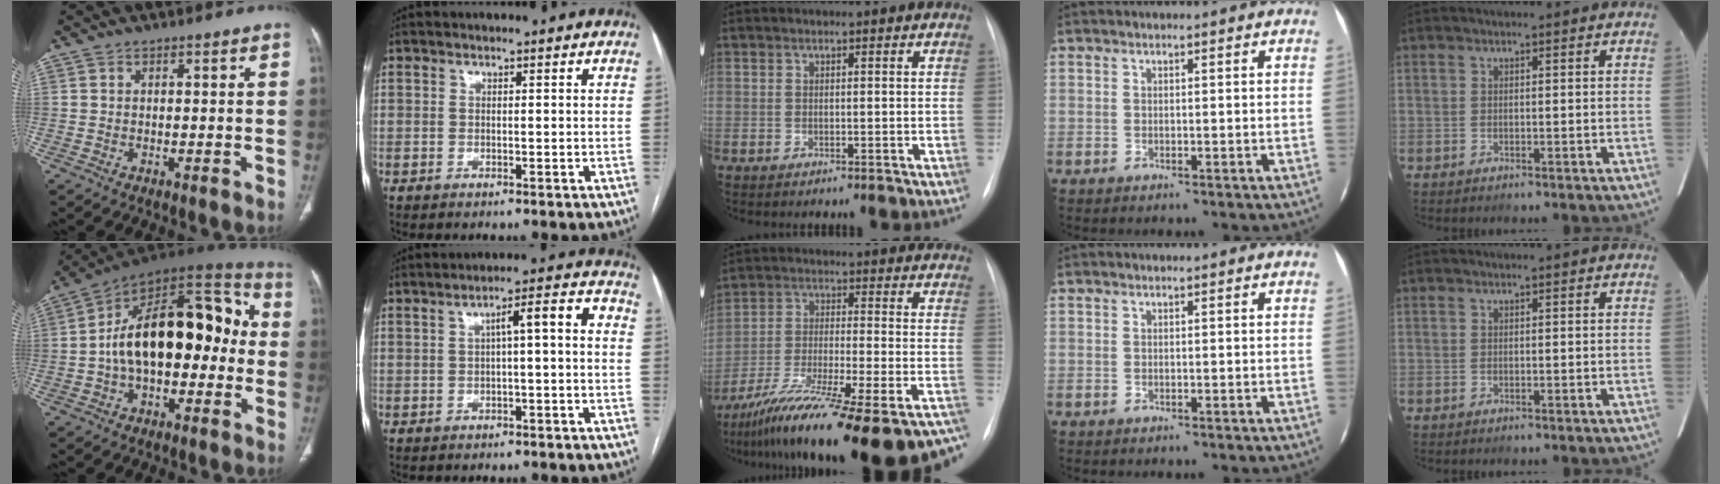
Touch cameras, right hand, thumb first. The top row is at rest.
{"thumb": {"total": 23.2, "force": [-0.7, 12.7, 19.4], "torque": [-0.281, 0.055, -0.022]}, "index": {"total": 5.5, "force": [0.0, 0.9, 5.4], "torque": [-0.079, 0.028, 0.001]}, "middle": {"total": 27.9, "force": [-22.6, 2.7, 16.1], "torque": [-0.199, -0.033, -0.334]}}